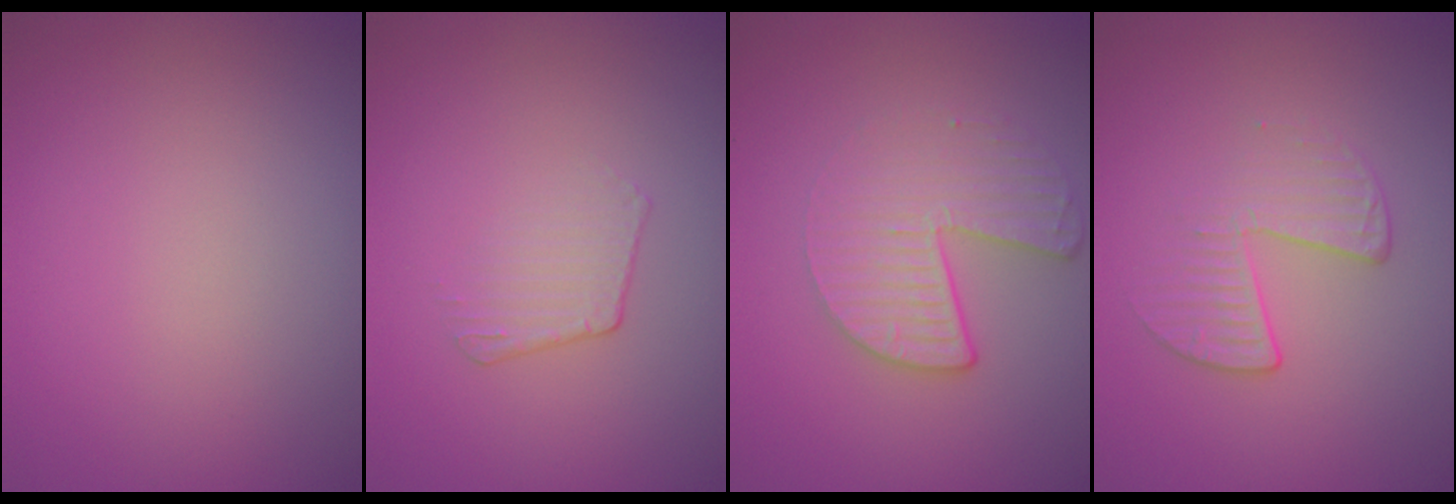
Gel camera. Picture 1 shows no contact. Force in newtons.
{"total": 1.5, "press": 0.7, "slide": 1.4}
{"total": 3.6, "press": 2.7, "slide": 2.4}
{"total": 2.2, "press": 1.3, "slide": 1.8}